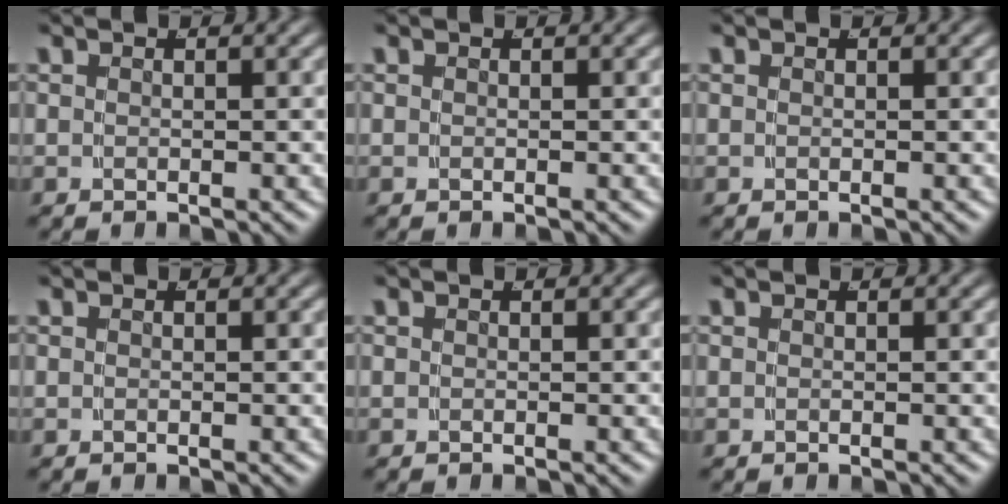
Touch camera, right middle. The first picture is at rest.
{"total": 0.0}
{"total": 0.0}
{"total": 0.0}
{"total": 0.0}
{"total": 0.0}